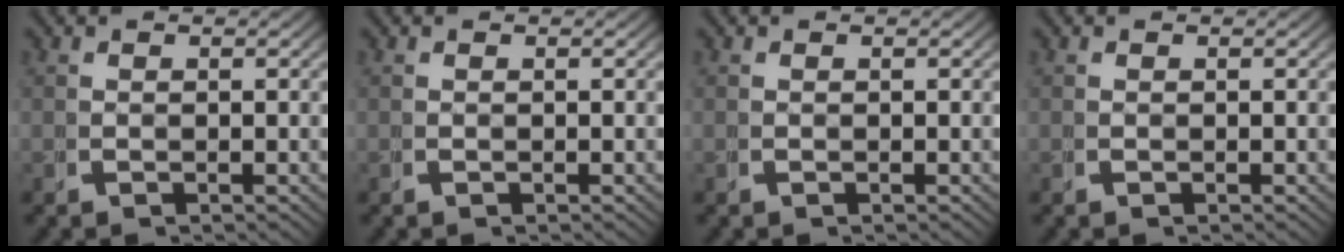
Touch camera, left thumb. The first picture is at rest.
{"total": 0.0}
{"total": 0.0}
{"total": 0.0}